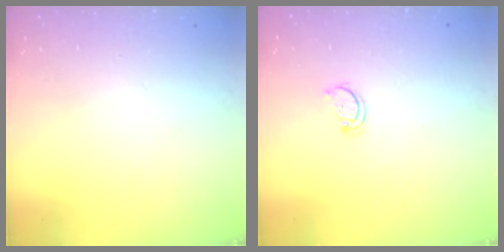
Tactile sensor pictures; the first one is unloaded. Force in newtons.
{"total": 1.9, "press": 1.9, "slide": 0.2}